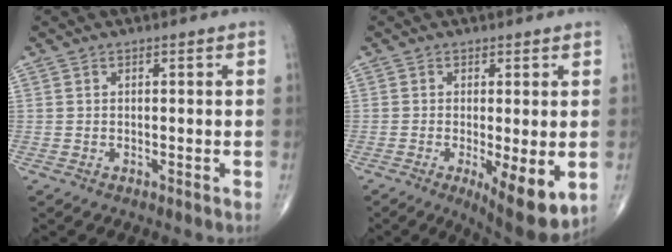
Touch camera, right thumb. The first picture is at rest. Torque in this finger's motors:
{"motor_torque": [-0.23, 0.36, 0.08, -0.05, 0.04]}